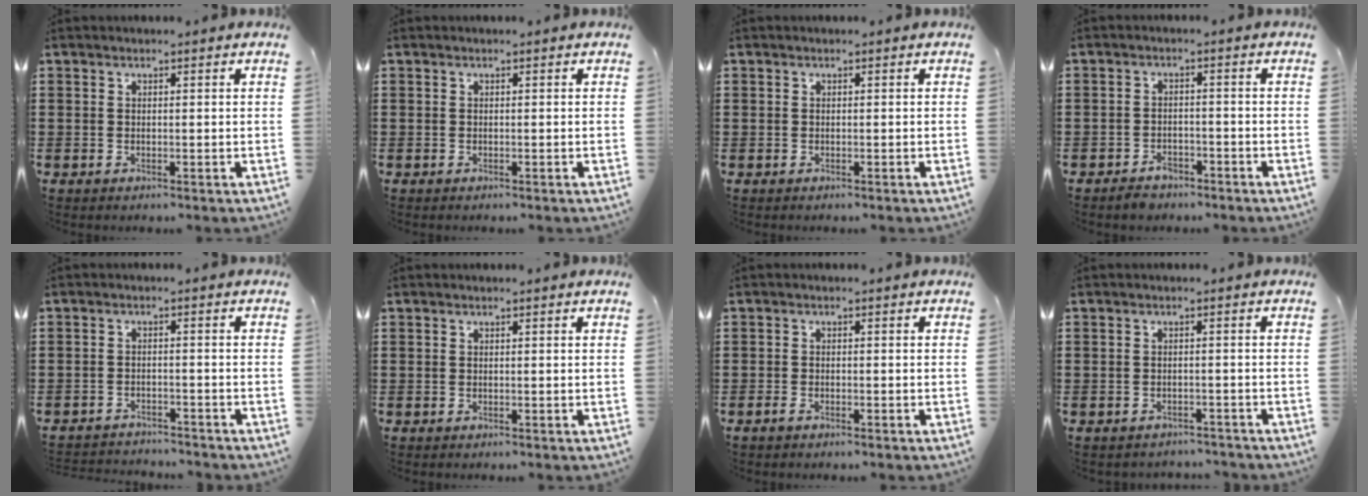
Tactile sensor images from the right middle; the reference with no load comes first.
{"total": 0.0}
{"total": 0.7, "force": [-0.2, 0.7, -0.1], "torque": [0.000, 0.005, -0.005]}
{"total": 2.3, "force": [-2.1, 0.8, 0.2], "torque": [-0.010, 0.001, -0.045]}
{"total": 2.5, "force": [-2.5, 0.3, -0.1], "torque": [-0.006, -0.001, -0.053]}
{"total": 0.0}
{"total": 1.2, "force": [-0.9, 0.4, 0.6], "torque": [-0.022, -0.004, -0.020]}
{"total": 1.7, "force": [-1.7, 0.3, -0.1], "torque": [-0.004, 0.001, -0.038]}